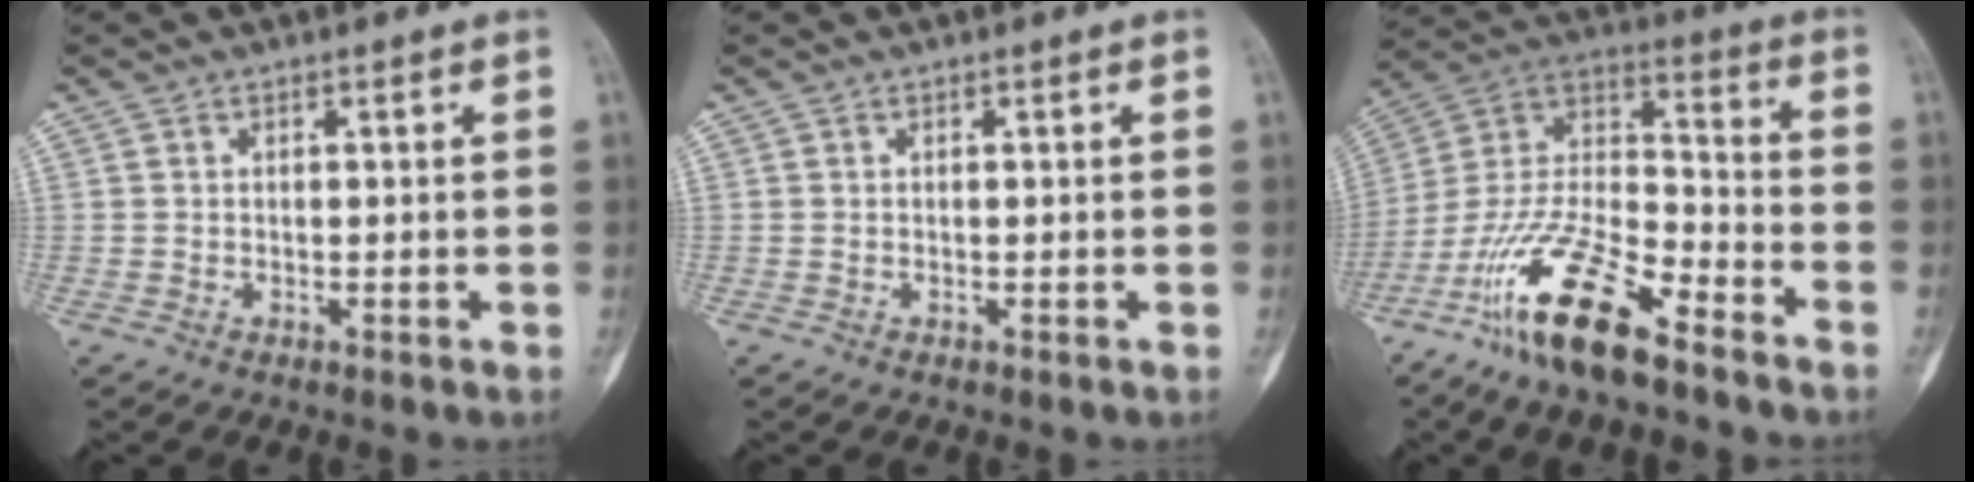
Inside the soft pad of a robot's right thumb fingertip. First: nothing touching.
{"total": 0.0}
{"total": 18.4, "force": [-12.3, 5.2, 12.7], "torque": [-0.250, 0.069, -0.233]}